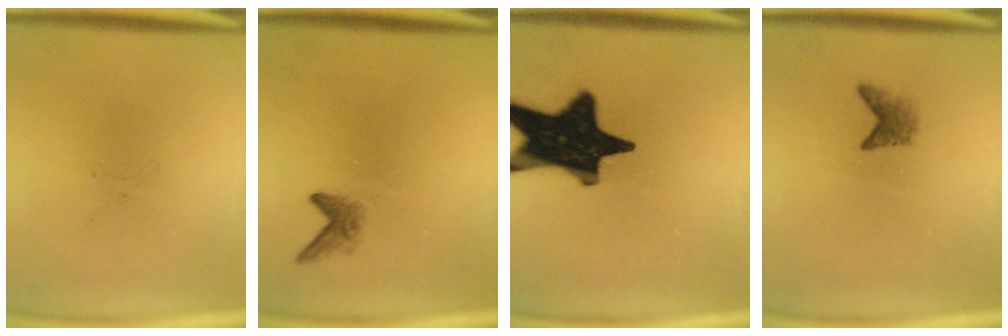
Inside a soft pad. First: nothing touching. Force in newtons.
{"total": 1.4}
{"total": 19.9}
{"total": 1.8}